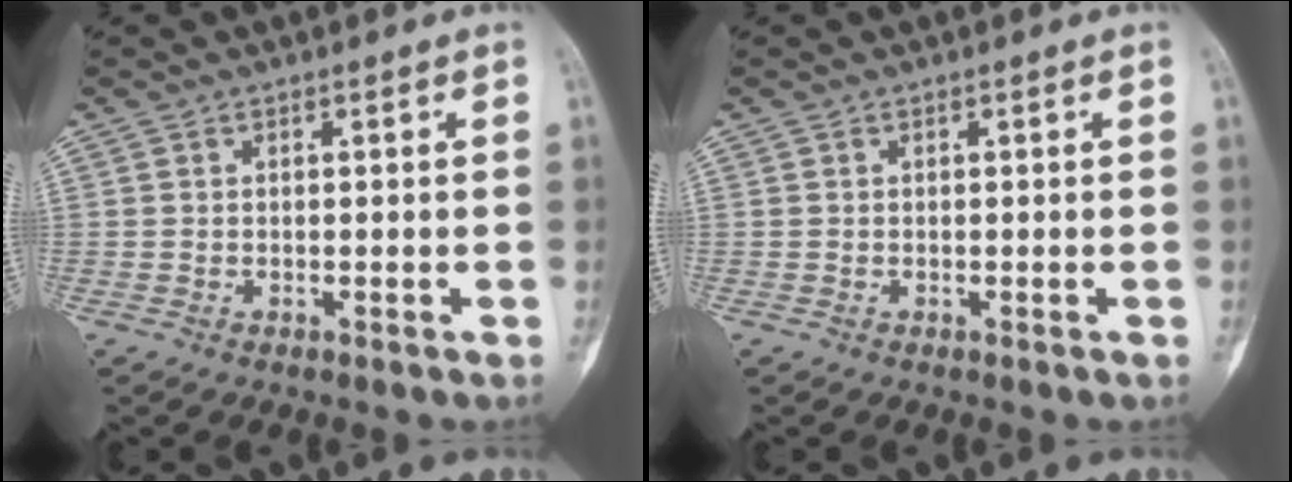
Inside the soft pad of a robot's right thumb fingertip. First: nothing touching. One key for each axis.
{"total": 0.0}